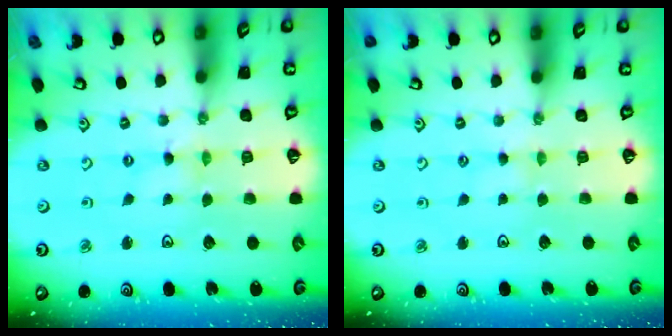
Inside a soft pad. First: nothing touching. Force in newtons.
{"total": 1.7, "press": 1.7, "slide": 0.4}